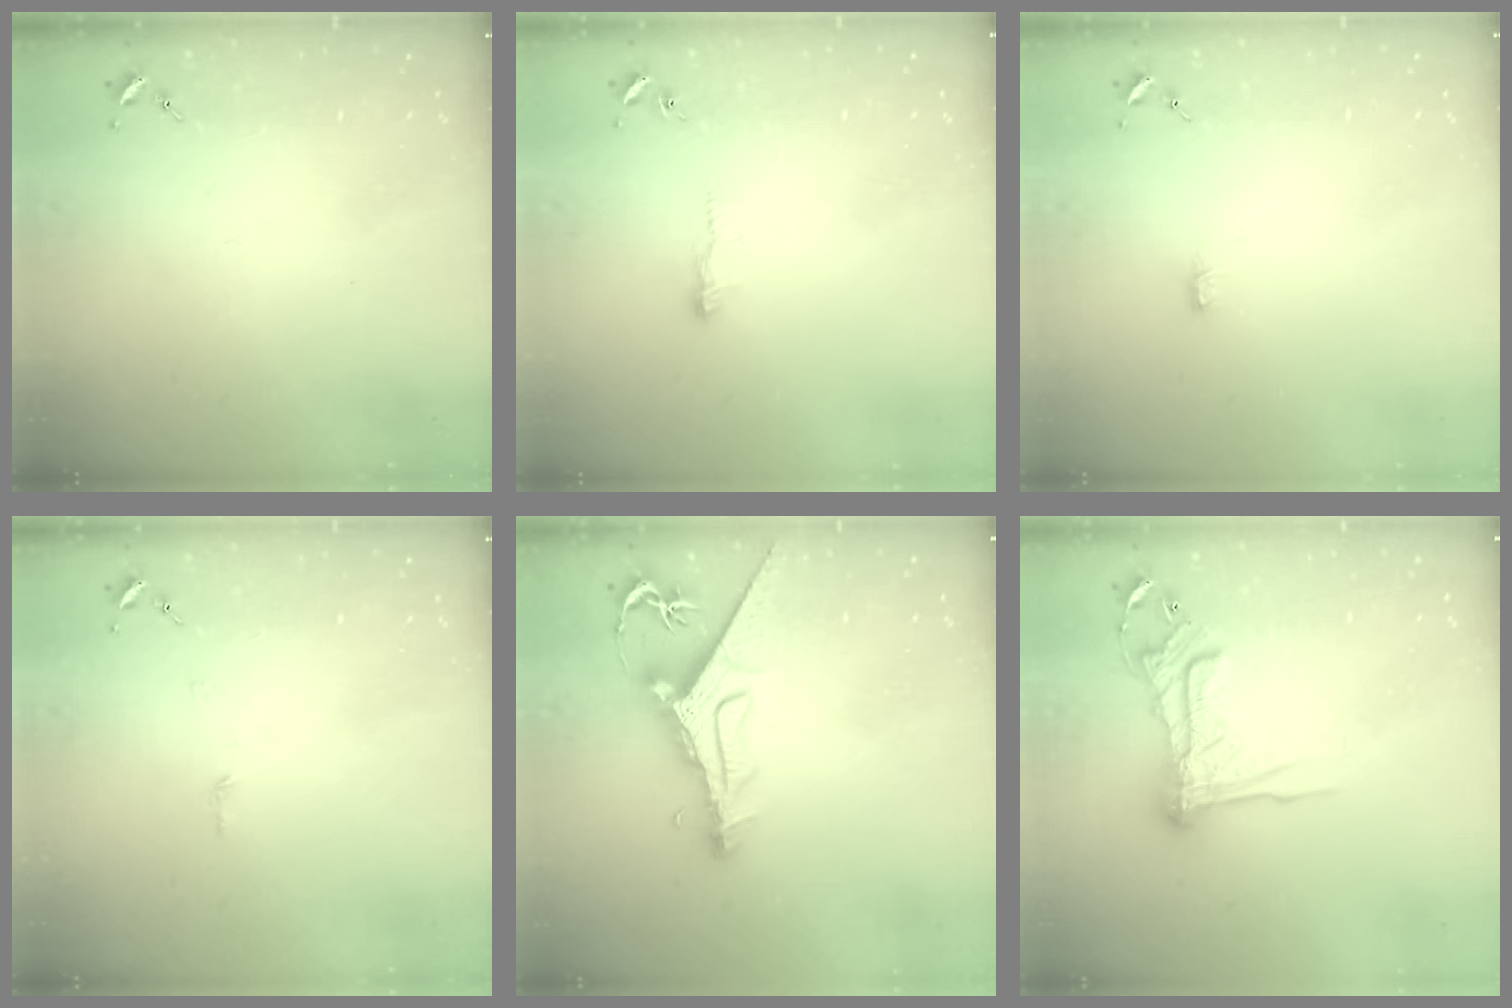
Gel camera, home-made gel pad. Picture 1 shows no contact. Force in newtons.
{"total": 4.0, "press": 4.0, "slide": 0.4}
{"total": 2.7, "press": 2.7, "slide": 0.3}
{"total": 2.7, "press": 2.7, "slide": 0.2}
{"total": 11.3, "press": 11.2, "slide": 1.4}
{"total": 16.6, "press": 16.5, "slide": 1.7}